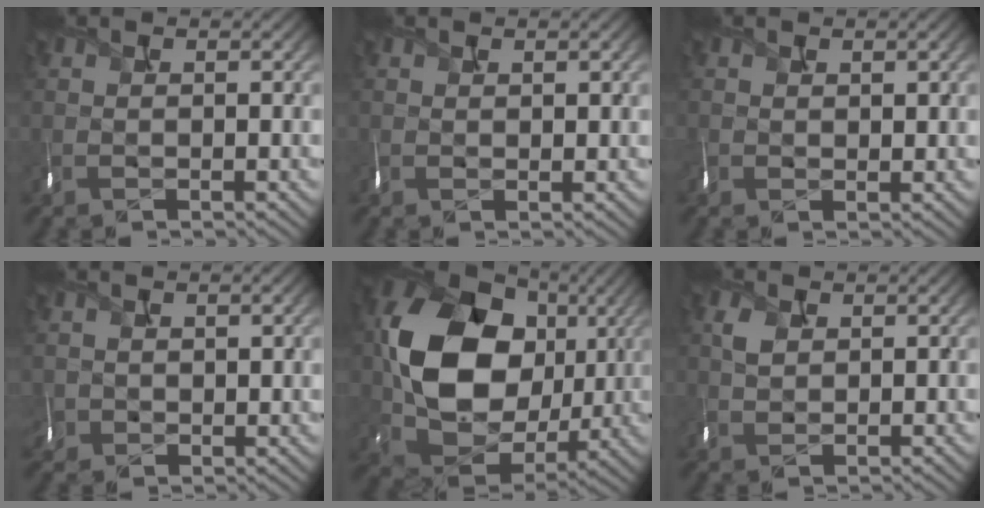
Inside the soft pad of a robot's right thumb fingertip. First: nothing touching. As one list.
[{"total": 1.2, "force": [0.6, 0.7, 0.8], "torque": [-0.021, -0.001, 0.015]}, {"total": 2.0, "force": [0.8, 1.2, 1.3], "torque": [-0.034, -0.002, 0.020]}, {"total": 3.2, "force": [1.1, 2.3, 2.0], "torque": [-0.060, -0.001, 0.026]}, {"total": 15.9, "force": [2.3, 12.7, 9.3], "torque": [-0.185, -0.018, 0.045]}, {"total": 1.4, "force": [0.6, 1.2, 0.5], "torque": [-0.021, -0.006, 0.017]}]